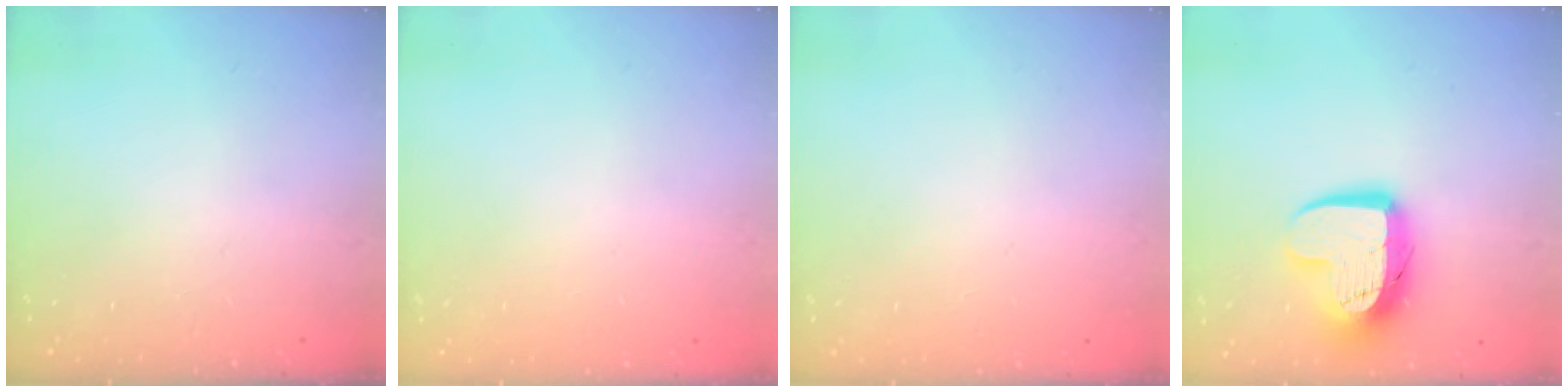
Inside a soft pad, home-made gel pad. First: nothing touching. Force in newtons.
{"total": 0.0}
{"total": 0.7, "press": 0.6, "slide": 0.3}
{"total": 14.3, "press": 14.3, "slide": 1.2}